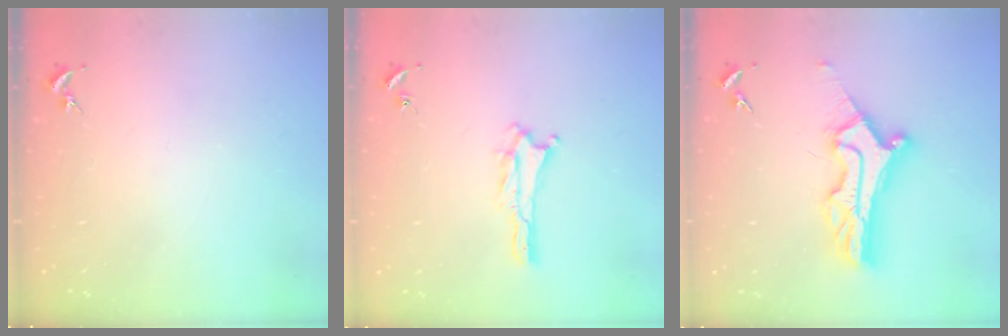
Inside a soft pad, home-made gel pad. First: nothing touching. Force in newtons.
{"total": 1.4, "press": 1.3, "slide": 0.3}
{"total": 11.4, "press": 11.3, "slide": 1.2}